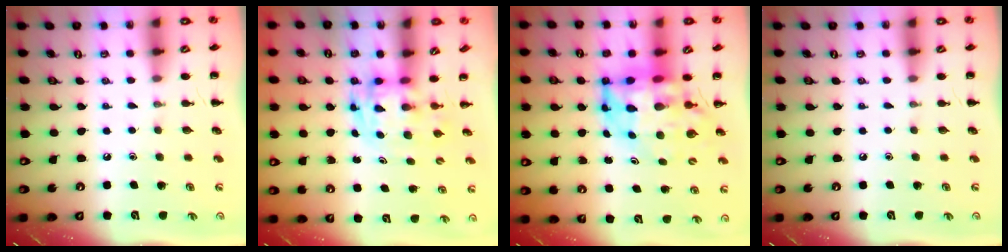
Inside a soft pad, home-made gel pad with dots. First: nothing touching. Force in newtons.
{"total": 3.4, "press": 3.4, "slide": 0.6}
{"total": 9.7, "press": 9.2, "slide": 2.9}
{"total": 0.0}